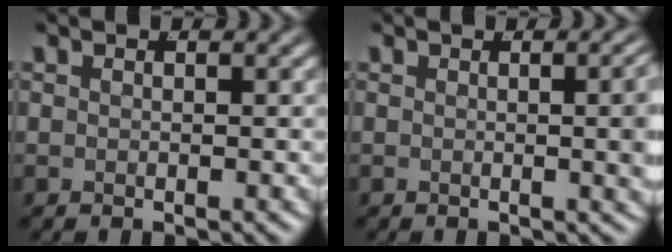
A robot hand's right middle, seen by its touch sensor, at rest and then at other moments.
{"total": 3.8, "force": [0.5, 1.1, 3.6], "torque": [-0.017, 0.014, -0.001]}